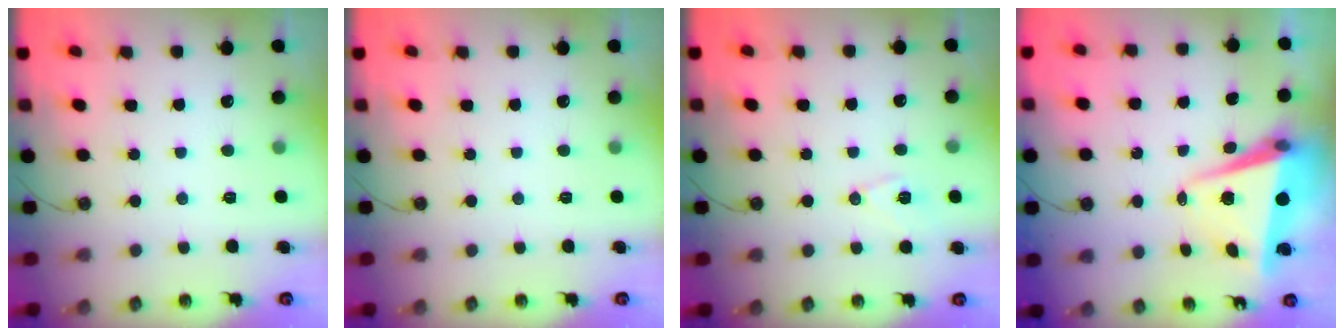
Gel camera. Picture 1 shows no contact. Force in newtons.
{"total": 0.0}
{"total": 7.1, "press": 6.3, "slide": 3.2}
{"total": 6.6, "press": 6.3, "slide": 1.8}